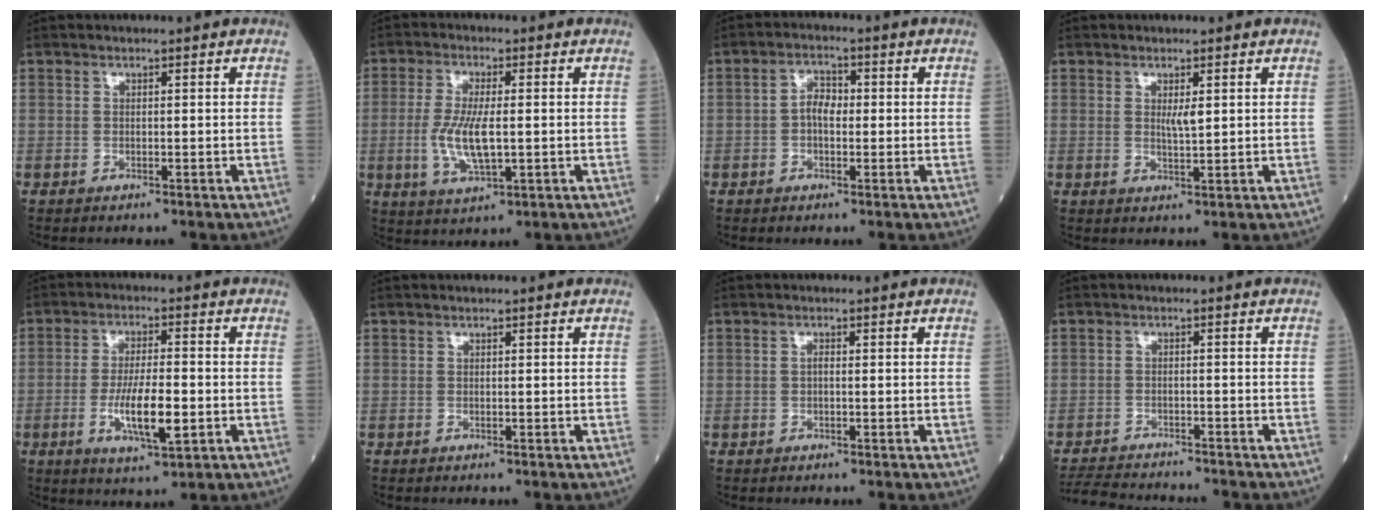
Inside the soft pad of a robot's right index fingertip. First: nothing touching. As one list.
[{"total": 7.4, "force": [-0.8, 2.0, 7.1], "torque": [-0.151, -0.009, -0.013]}, {"total": 3.2, "force": [-0.4, 2.0, 2.5], "torque": [-0.043, 0.013, -0.011]}, {"total": 1.9, "force": [0.7, 0.3, 1.8], "torque": [-0.032, -0.006, 0.012]}, {"total": 8.5, "force": [-2.0, 1.7, 8.0], "torque": [-0.150, -0.009, -0.036]}, {"total": 0.0}, {"total": 0.7, "force": [-0.2, 0.2, 0.6], "torque": [-0.012, 0.002, -0.004]}, {"total": 8.6, "force": [-8.3, 1.1, 2.1], "torque": [-0.037, -0.008, -0.128]}]